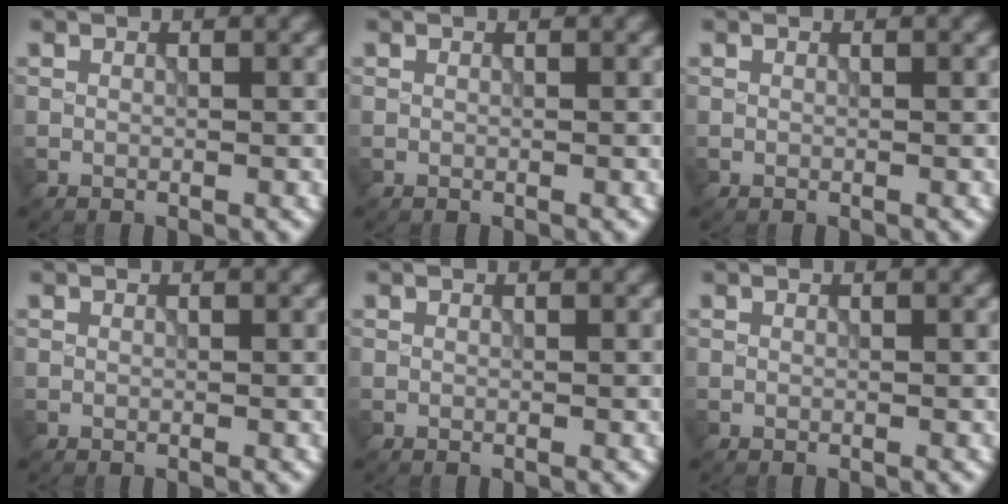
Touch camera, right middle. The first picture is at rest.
{"total": 0.0}
{"total": 0.0}
{"total": 0.0}
{"total": 0.0}
{"total": 0.0}